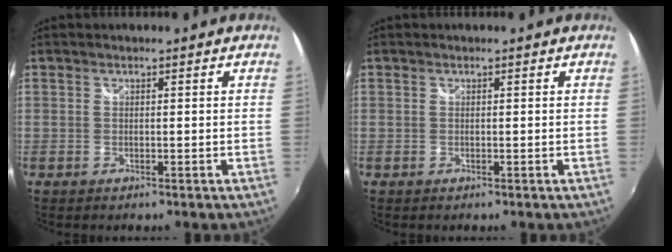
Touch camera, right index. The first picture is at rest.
{"total": 0.0}